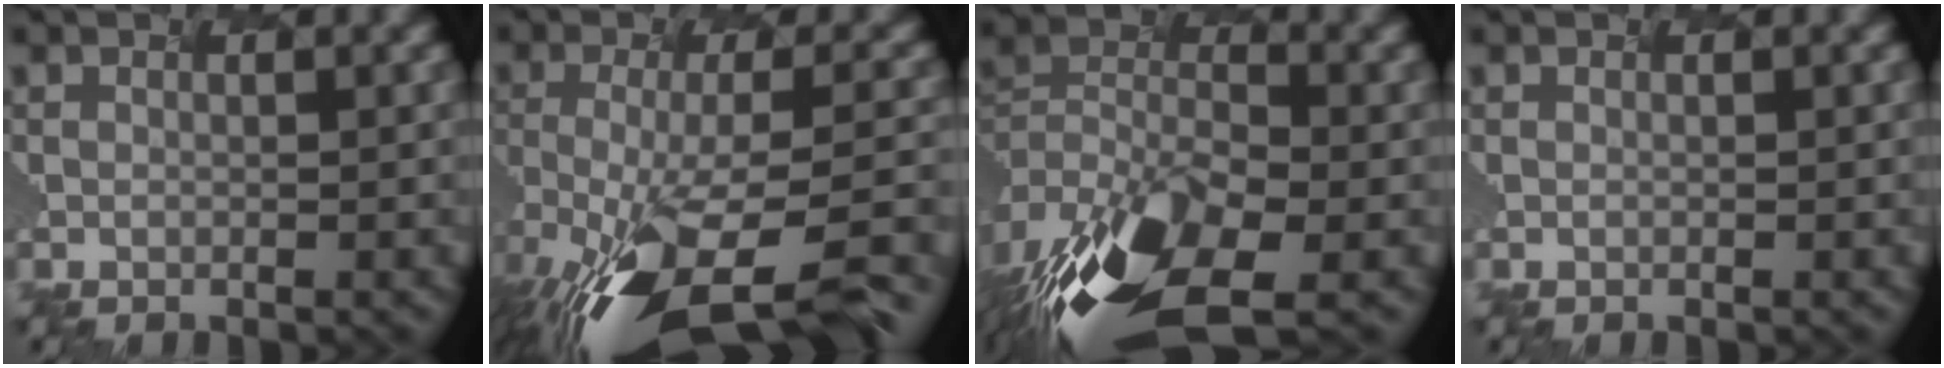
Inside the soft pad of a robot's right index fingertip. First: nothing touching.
{"total": 13.6, "force": [-8.4, 3.5, 10.0], "torque": [-0.220, -0.018, -0.105]}
{"total": 14.4, "force": [-10.2, 6.6, 7.8], "torque": [-0.205, -0.035, -0.132]}
{"total": 0.0}